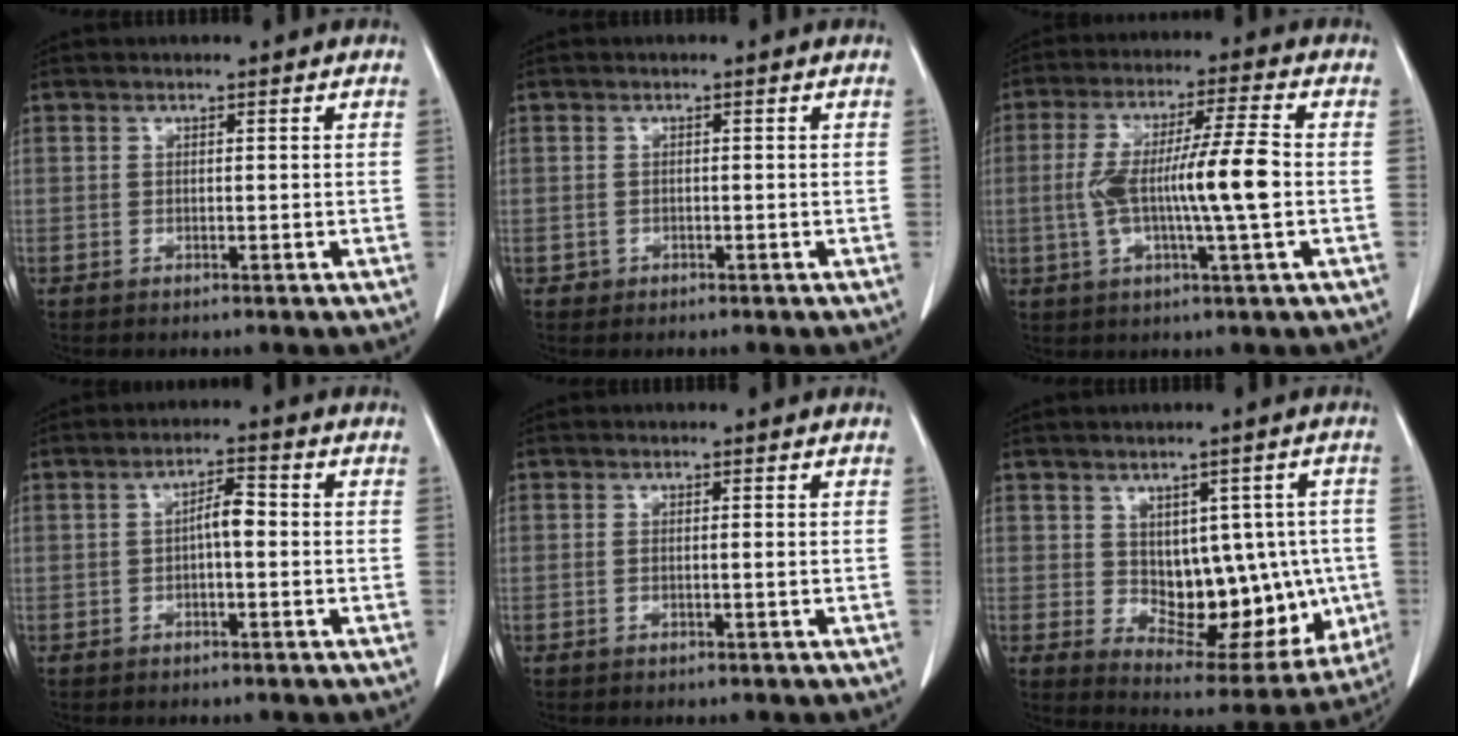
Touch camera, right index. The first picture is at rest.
{"total": 0.8, "force": [-0.4, 0.8, -0.1], "torque": [-0.004, 0.004, -0.006]}
{"total": 11.8, "force": [-1.1, 0.3, 11.7], "torque": [-0.220, 0.009, -0.023]}
{"total": 3.4, "force": [-0.3, 1.0, 3.3], "torque": [-0.055, 0.012, -0.005]}
{"total": 0.8, "force": [-0.1, 0.0, 0.8], "torque": [-0.016, 0.000, -0.001]}
{"total": 14.1, "force": [-0.3, 7.8, 11.7], "torque": [-0.134, 0.013, 0.026]}